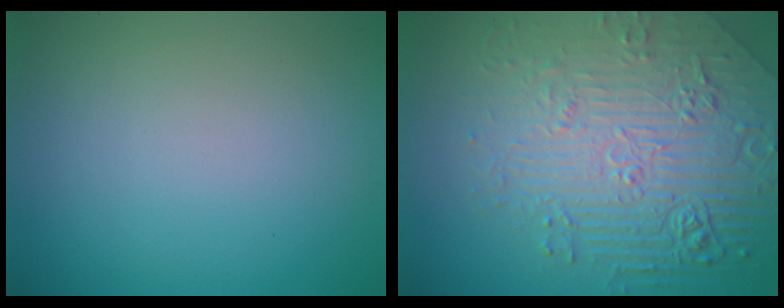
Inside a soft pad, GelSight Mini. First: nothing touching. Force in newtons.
{"total": 8.9, "press": 6.2, "slide": 6.4}